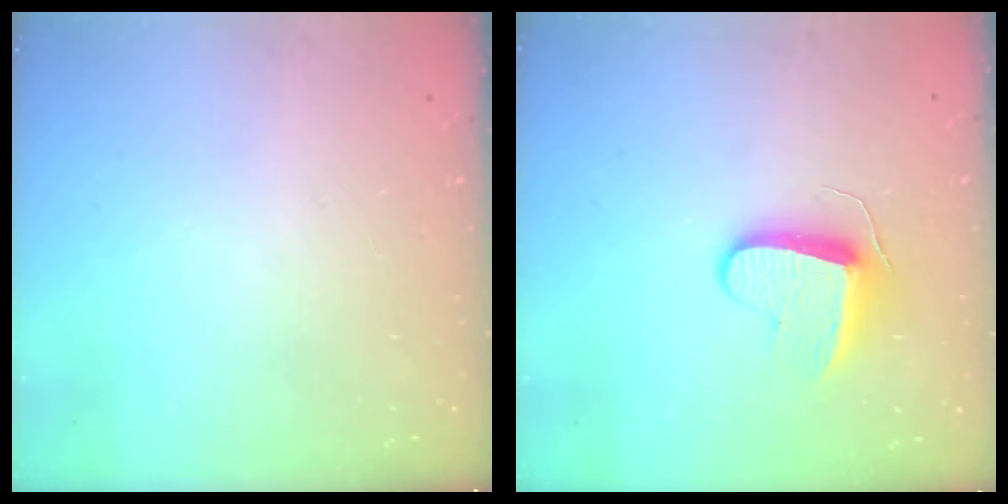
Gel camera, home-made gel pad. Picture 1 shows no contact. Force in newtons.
{"total": 8.9, "press": 8.9, "slide": 0.1}